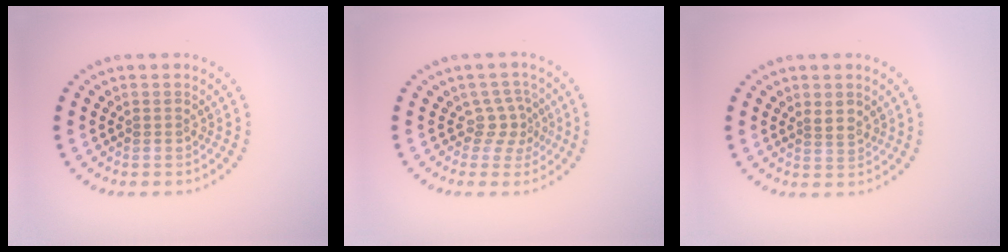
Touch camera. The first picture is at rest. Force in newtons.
{"total": 2.2, "press": 1.5, "slide": 1.6}
{"total": 1.5, "press": 1.2, "slide": 0.9}